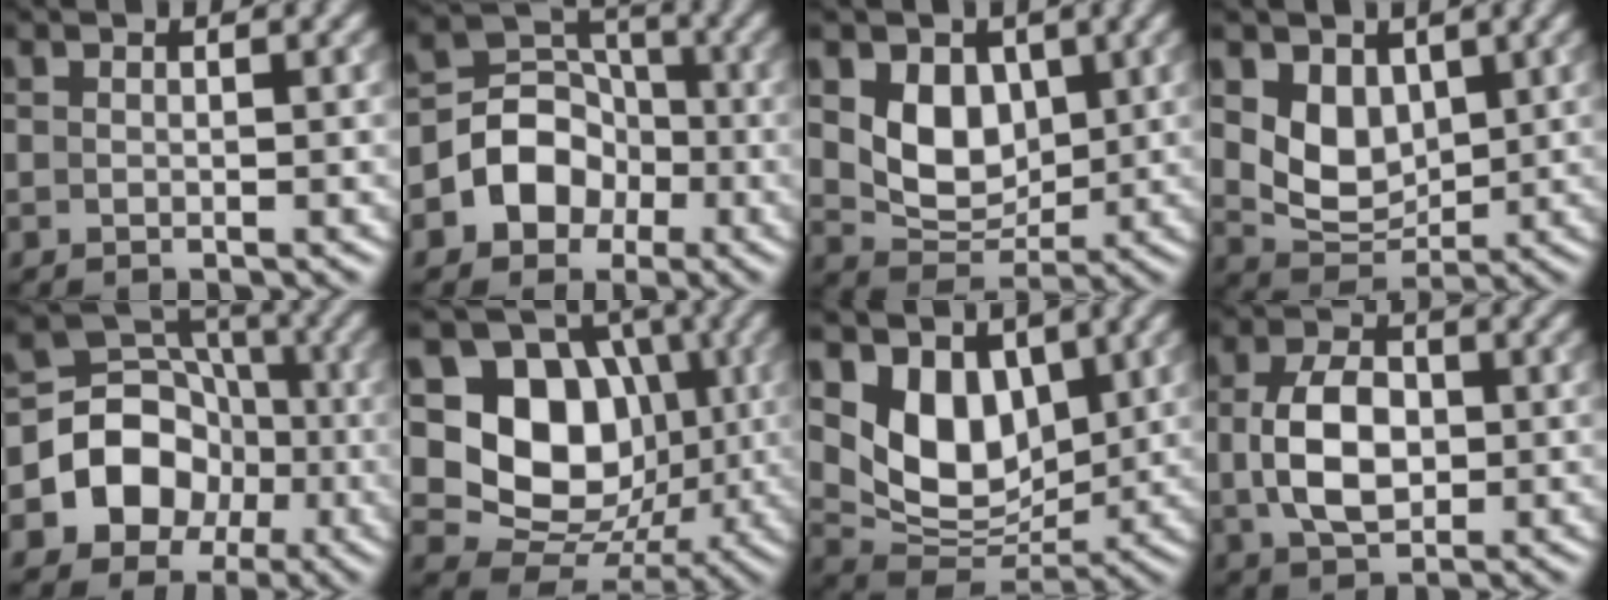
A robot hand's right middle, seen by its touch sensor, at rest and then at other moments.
{"total": 5.5, "force": [-2.0, 4.6, 2.3], "torque": [-0.008, 0.009, -0.055]}
{"total": 5.2, "force": [1.2, 3.9, 3.2], "torque": [-0.063, -0.012, 0.024]}
{"total": 4.7, "force": [1.4, 3.4, 2.8], "torque": [-0.059, -0.013, 0.029]}
{"total": 8.0, "force": [-2.2, 6.9, 3.4], "torque": [-0.035, 0.005, -0.066]}
{"total": 10.7, "force": [1.0, 8.5, 6.3], "torque": [-0.101, -0.011, 0.009]}
{"total": 6.9, "force": [2.5, 4.7, 4.4], "torque": [-0.081, -0.023, 0.045]}
{"total": 5.6, "force": [-0.1, 3.7, 4.3], "torque": [-0.088, -0.002, -0.002]}